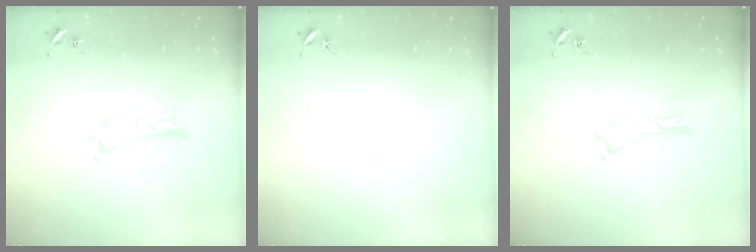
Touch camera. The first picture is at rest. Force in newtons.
{"total": 2.2, "press": 2.2, "slide": 0.2}
{"total": 0.0}